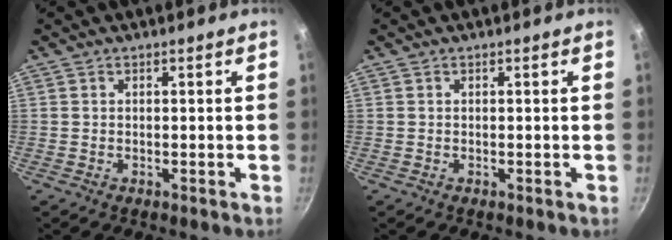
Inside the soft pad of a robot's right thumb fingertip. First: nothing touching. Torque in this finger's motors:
{"motor_torque": [0.01, 0.01, 0.04, -0.01, 0.02]}